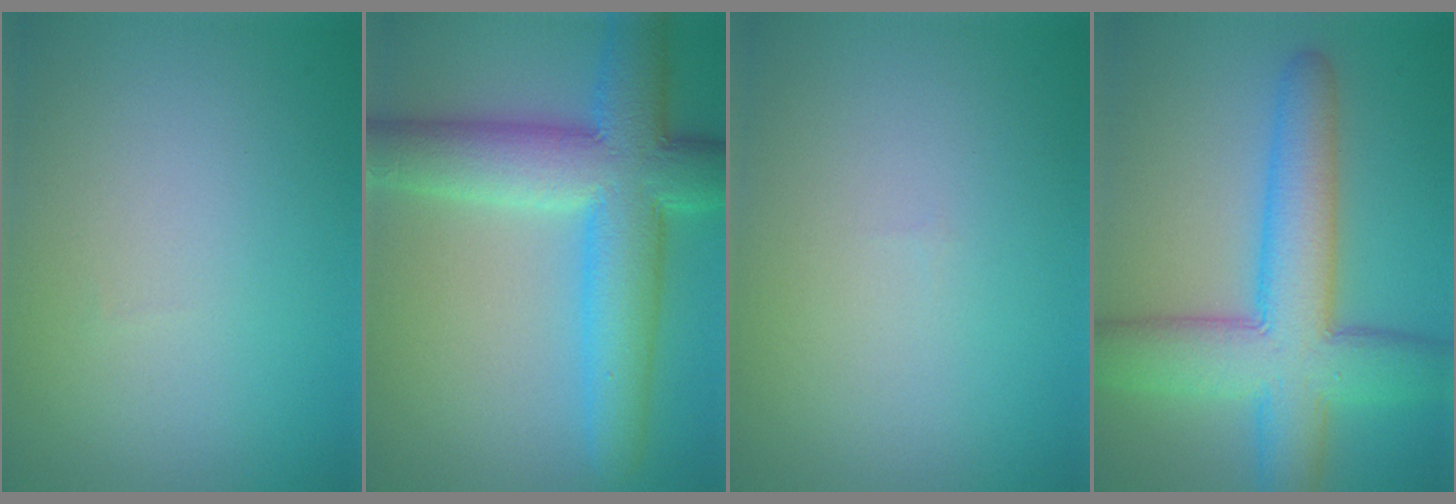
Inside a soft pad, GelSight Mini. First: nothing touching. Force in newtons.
{"total": 9.8, "press": 9.8, "slide": 0.2}
{"total": 0.0}
{"total": 9.2, "press": 9.2, "slide": 0.3}